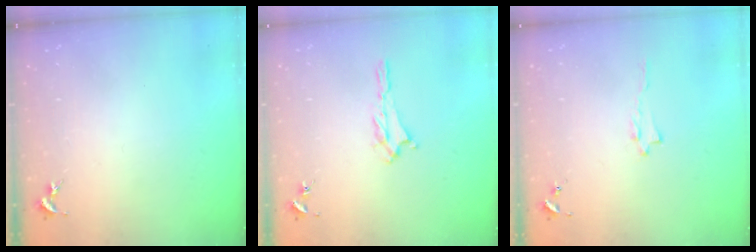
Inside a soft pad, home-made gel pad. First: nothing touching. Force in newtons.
{"total": 1.2, "press": 1.1, "slide": 0.5}
{"total": 0.6, "press": 0.6, "slide": 0.1}